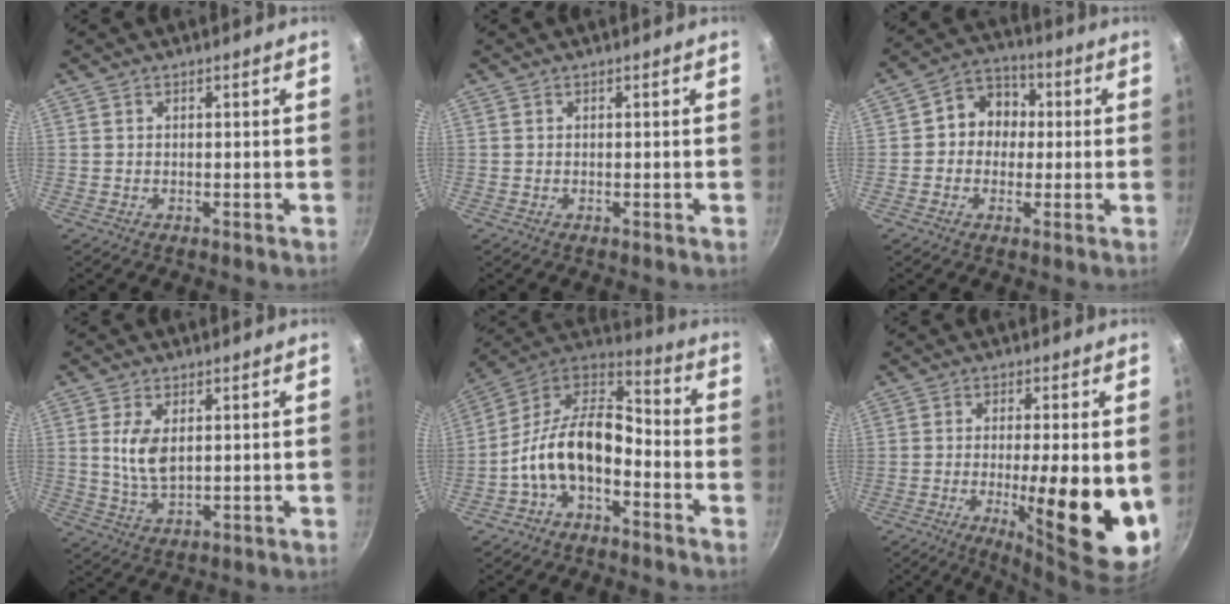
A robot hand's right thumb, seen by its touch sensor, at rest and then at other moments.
{"total": 0.0}
{"total": 8.5, "force": [0.3, 7.5, 3.9], "torque": [-0.017, 0.020, -0.012]}
{"total": 6.4, "force": [1.4, 3.4, 5.2], "torque": [-0.100, -0.014, 0.031]}
{"total": 15.4, "force": [-5.1, 8.9, 11.6], "torque": [-0.200, 0.070, -0.114]}
{"total": 15.5, "force": [-2.7, 3.6, 14.8], "torque": [-0.214, -0.005, -0.034]}